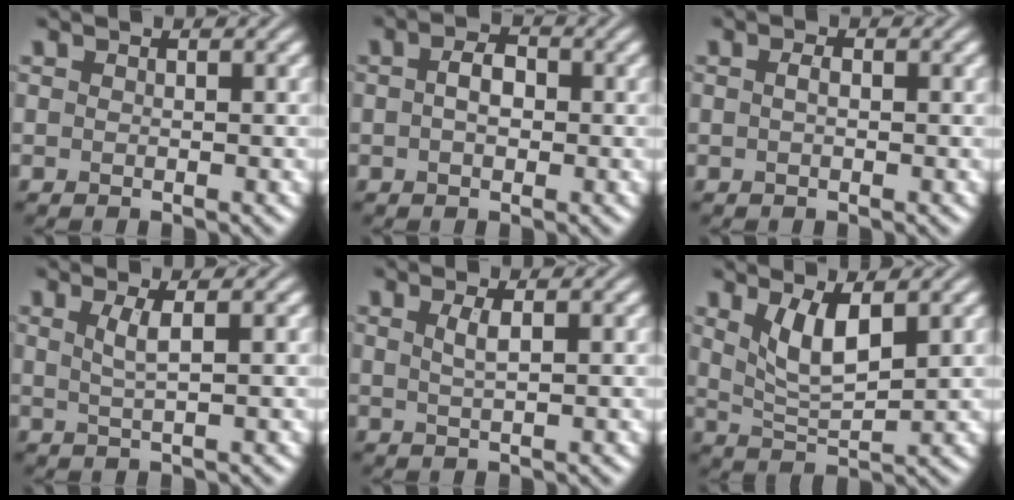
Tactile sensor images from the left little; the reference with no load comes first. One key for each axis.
{"total": 2.4, "fx": 0.1, "fy": 1.5, "fz": 1.9, "tx": -0.035, "ty": 0.004, "tz": -0.003}
{"total": 0.8, "fx": 0.0, "fy": 0.4, "fz": 0.8, "tx": -0.019, "ty": 0.001, "tz": -0.001}
{"total": 2.1, "fx": 0.6, "fy": 0.5, "fz": 1.9, "tx": -0.034, "ty": -0.002, "tz": 0.009}
{"total": 1.6, "fx": 0.5, "fy": 0.4, "fz": 1.4, "tx": -0.026, "ty": 0.001, "tz": 0.008}
{"total": 4.2, "fx": 1.8, "fy": 1.4, "fz": 3.5, "tx": -0.077, "ty": -0.008, "tz": 0.039}